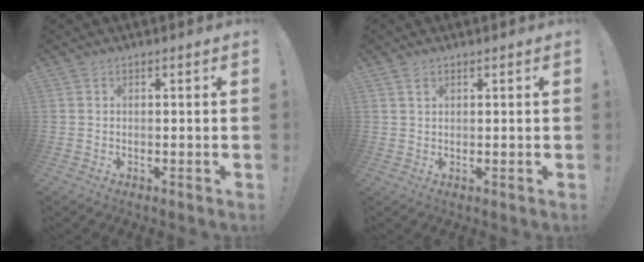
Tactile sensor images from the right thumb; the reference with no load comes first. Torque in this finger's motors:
{"motor_torque": [-0.04, 0.00, -0.32, 0.26, 0.09]}